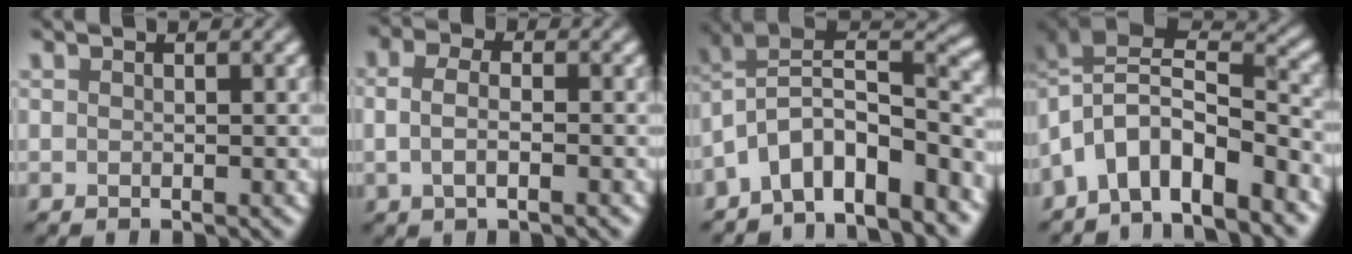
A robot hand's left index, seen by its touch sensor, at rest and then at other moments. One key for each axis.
{"total": 3.0, "fx": -0.2, "fy": 1.5, "fz": 2.6, "tx": -0.043, "ty": 0.002, "tz": -0.015}
{"total": 9.7, "fx": -5.4, "fy": 4.1, "fz": 6.9, "tx": -0.103, "ty": 0.014, "tz": -0.104}
{"total": 8.5, "fx": -4.7, "fy": 3.9, "fz": 6.0, "tx": -0.097, "ty": 0.014, "tz": -0.088}